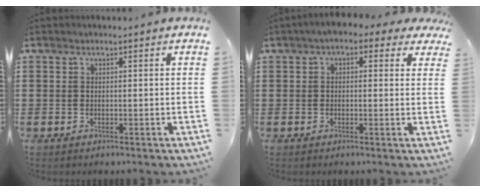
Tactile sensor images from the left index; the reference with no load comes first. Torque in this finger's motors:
{"motor_torque": [2.14, 0.00, 1.05, 0.10]}